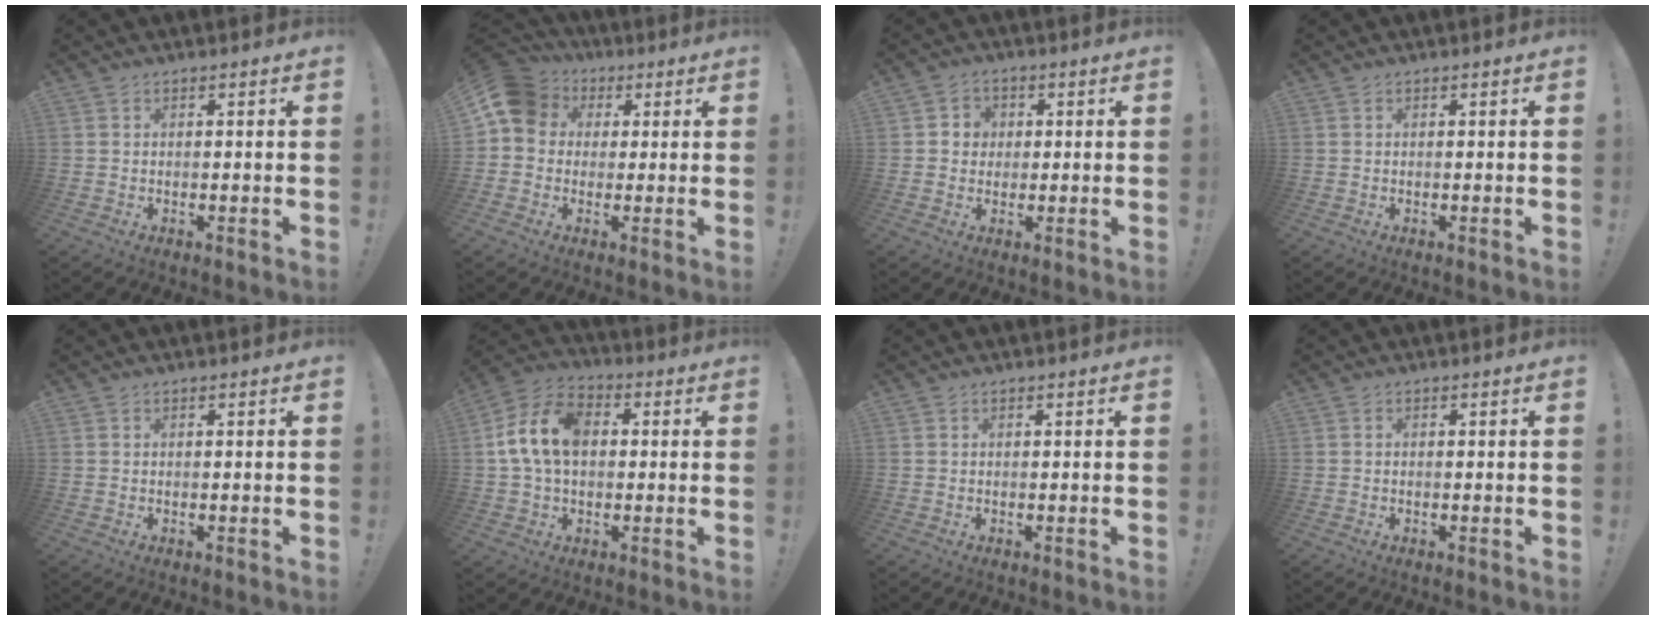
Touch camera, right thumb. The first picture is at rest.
{"total": 9.9, "force": [2.3, 8.8, 4.0], "torque": [-0.070, 0.008, 0.051]}
{"total": 4.1, "force": [0.1, 4.0, 1.0], "torque": [-0.020, 0.005, 0.002]}
{"total": 0.0}
{"total": 0.0}
{"total": 14.1, "force": [1.5, 9.8, 10.1], "torque": [-0.202, 0.017, 0.030]}
{"total": 0.0}
{"total": 0.0}